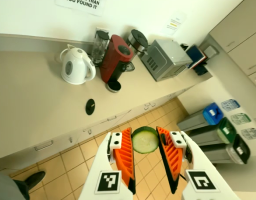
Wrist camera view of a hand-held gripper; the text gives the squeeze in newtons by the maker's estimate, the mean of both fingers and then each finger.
{"total": 9.6, "left": 9.6, "right": 9.6}